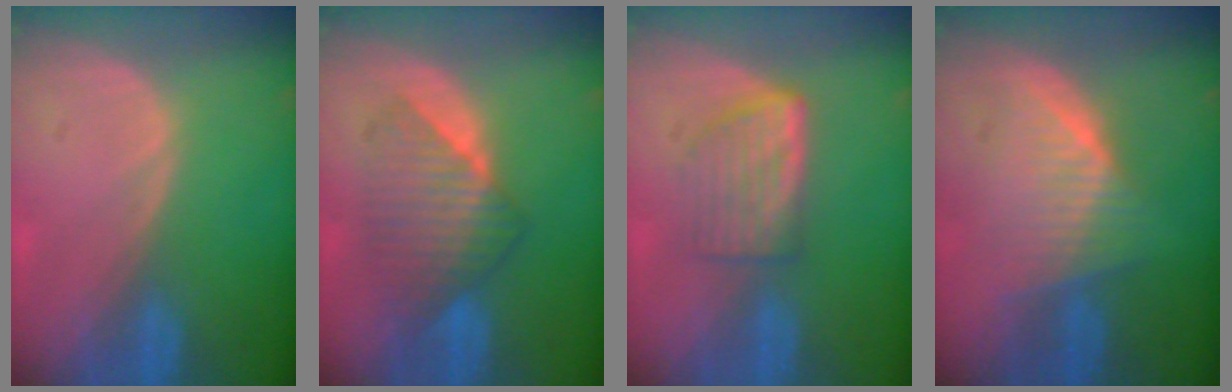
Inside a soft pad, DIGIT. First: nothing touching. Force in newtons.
{"total": 7.1, "press": 7.1, "slide": 0.2}
{"total": 6.1, "press": 5.4, "slide": 2.7}
{"total": 6.3, "press": 6.1, "slide": 1.6}